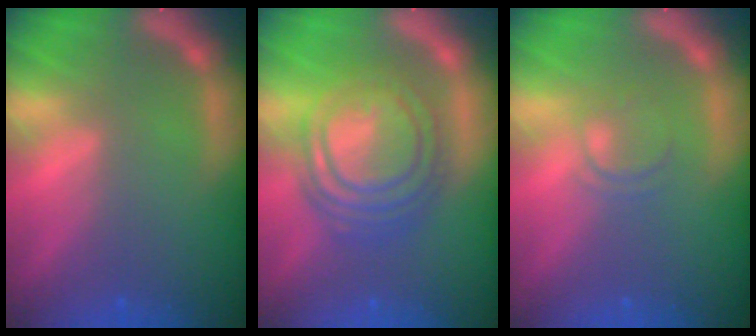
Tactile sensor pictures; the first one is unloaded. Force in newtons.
{"total": 10.0}
{"total": 2.0}